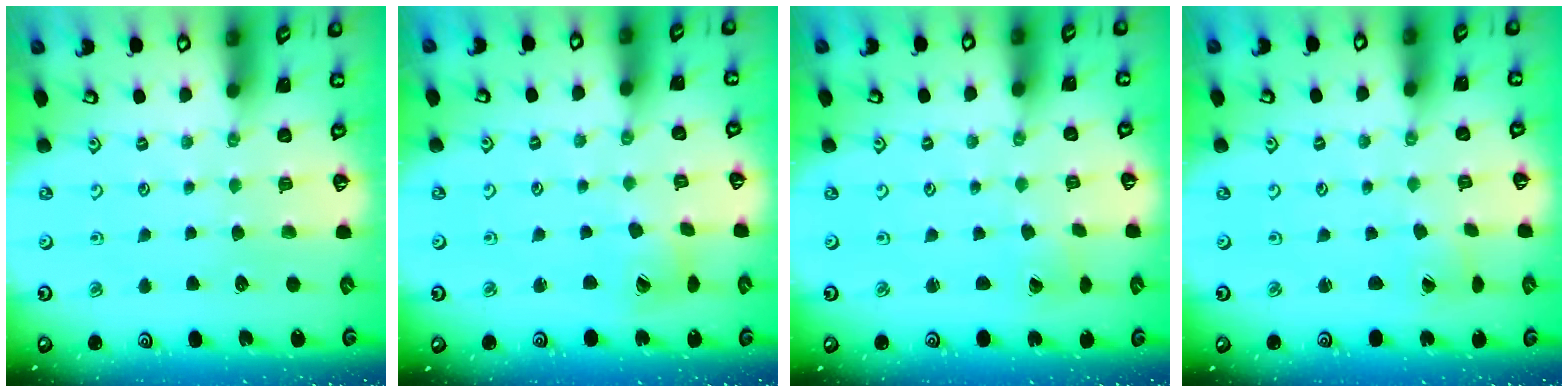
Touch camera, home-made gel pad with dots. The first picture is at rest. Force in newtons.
{"total": 6.9, "press": 6.9, "slide": 0.5}
{"total": 1.4, "press": 1.4, "slide": 0.1}
{"total": 0.5, "press": 0.5, "slide": 0.1}